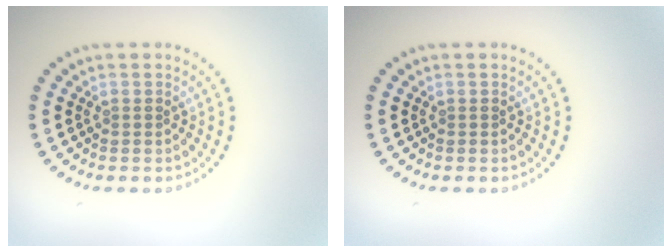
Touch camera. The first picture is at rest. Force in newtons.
{"total": 0.0}